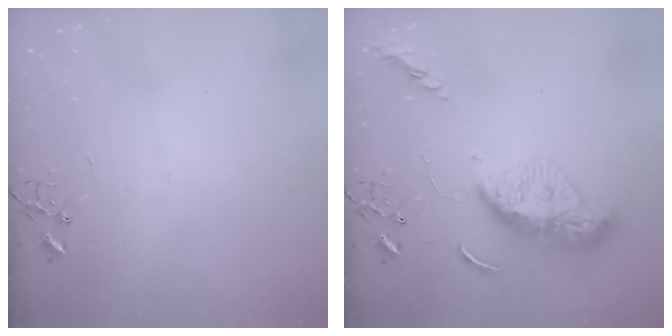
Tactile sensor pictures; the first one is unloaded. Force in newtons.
{"total": 13.0, "press": 13.0, "slide": 1.2}